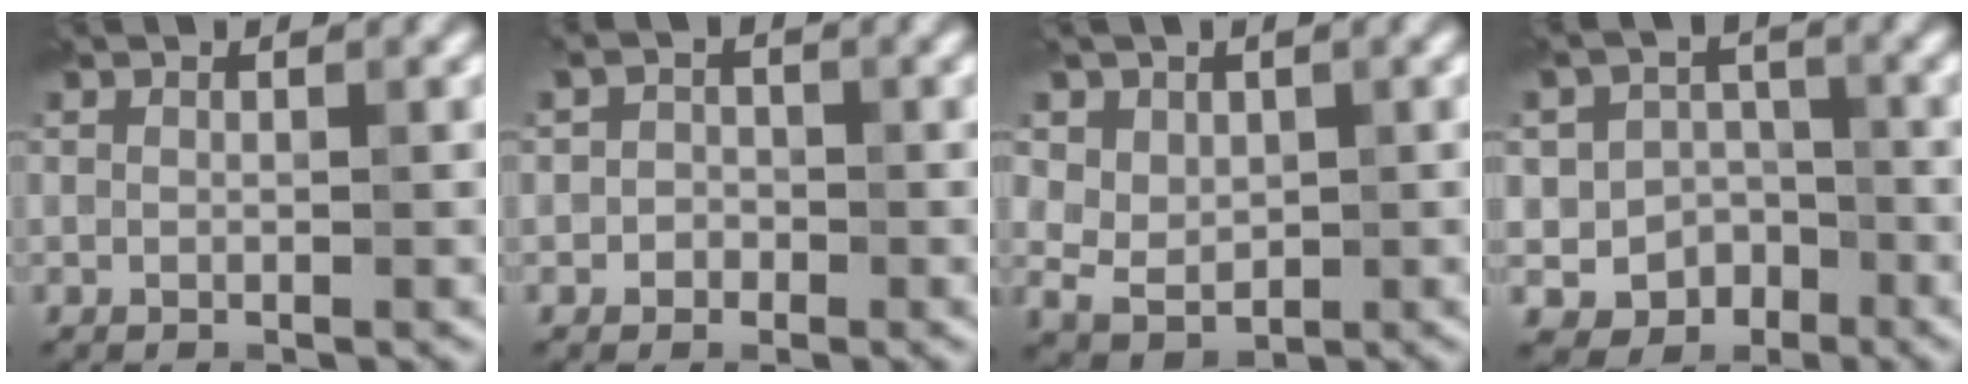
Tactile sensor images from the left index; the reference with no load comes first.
{"total": 1.8, "force": [-0.4, 1.7, 0.5], "torque": [0.001, 0.002, -0.015]}
{"total": 4.4, "force": [2.2, 3.3, 2.0], "torque": [-0.055, -0.003, 0.052]}
{"total": 5.1, "force": [-2.2, 4.3, 1.4], "torque": [0.006, -0.002, -0.043]}